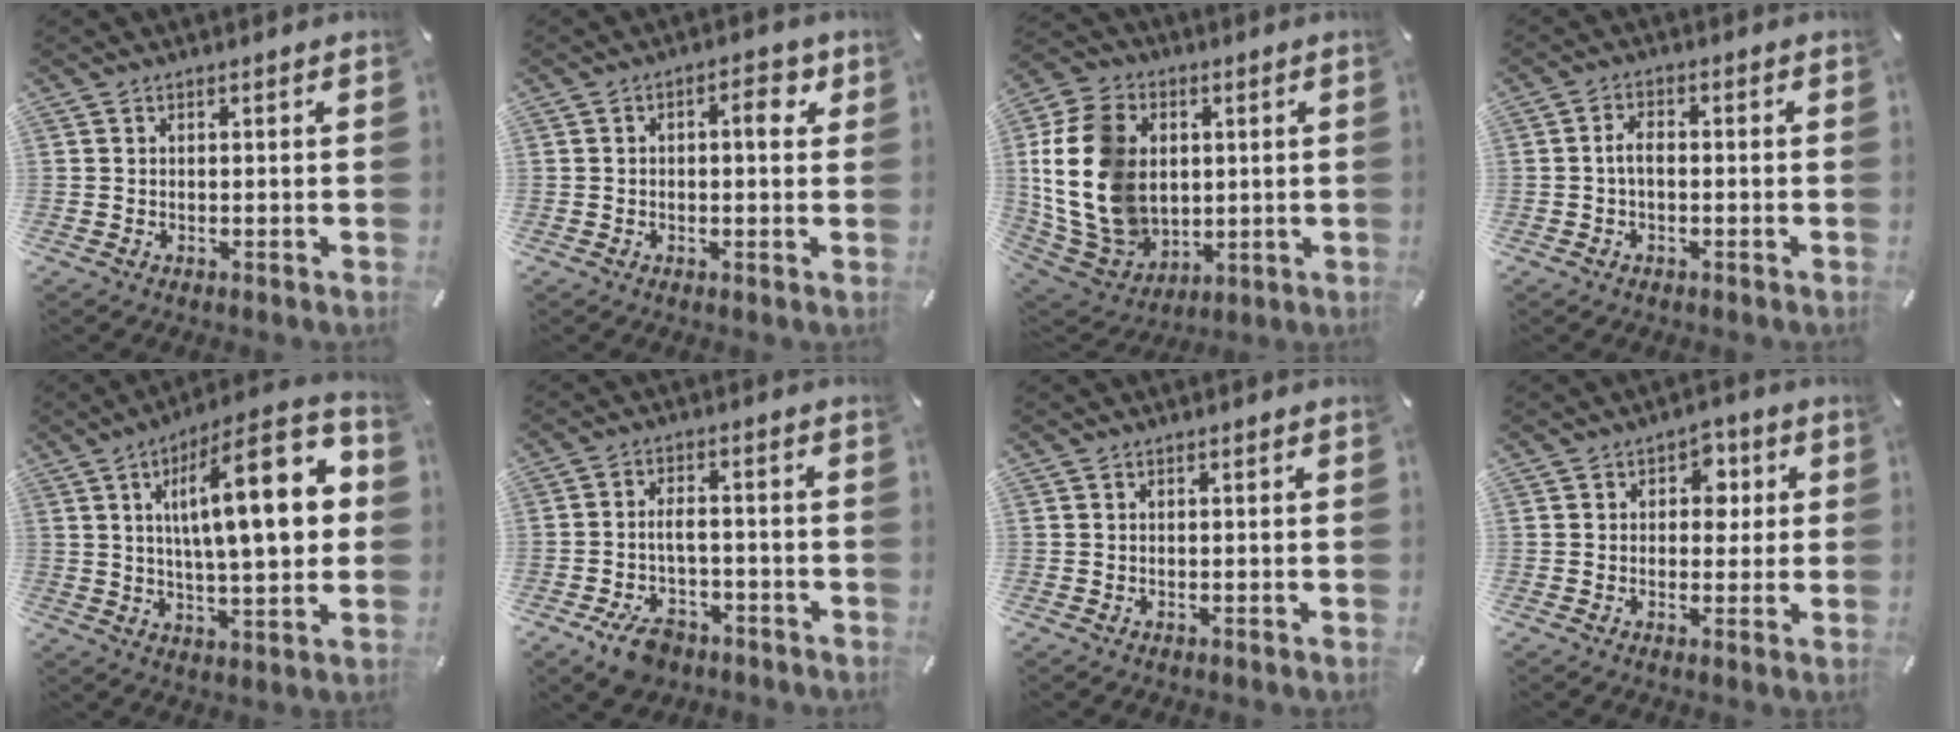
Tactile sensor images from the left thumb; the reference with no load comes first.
{"total": 5.1, "force": [0.9, 2.5, 4.4], "torque": [-0.056, 0.001, 0.007]}
{"total": 19.8, "force": [1.7, 15.6, 12.0], "torque": [-0.285, -0.006, 0.035]}
{"total": 3.5, "force": [-0.6, 2.0, 2.8], "torque": [-0.060, 0.005, -0.014]}
{"total": 21.6, "force": [5.1, 7.1, 19.7], "torque": [-0.309, -0.015, 0.064]}
{"total": 7.6, "force": [-3.3, 4.8, 4.9], "torque": [-0.080, 0.018, -0.056]}
{"total": 0.0}
{"total": 6.5, "force": [0.9, 5.1, 4.0], "torque": [-0.038, -0.001, 0.006]}